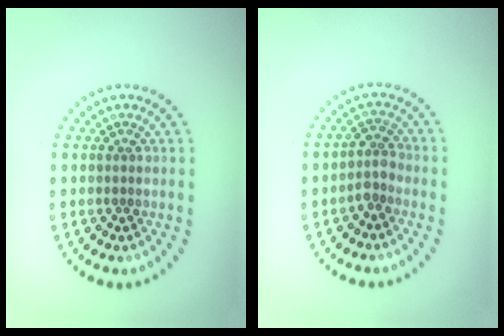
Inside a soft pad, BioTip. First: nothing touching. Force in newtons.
{"total": 1.9, "press": 1.5, "slide": 1.2}